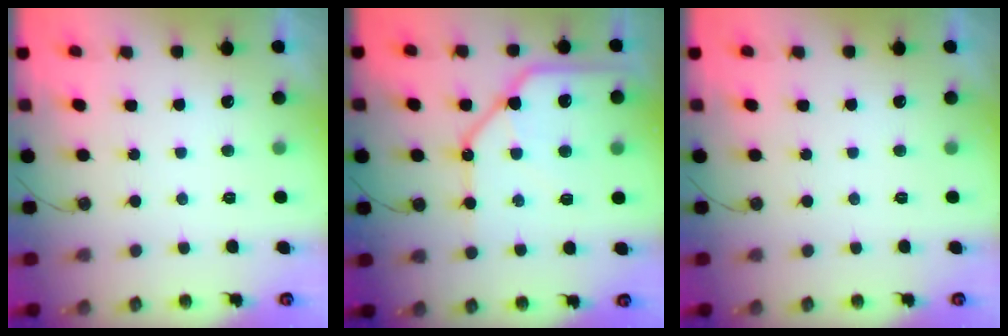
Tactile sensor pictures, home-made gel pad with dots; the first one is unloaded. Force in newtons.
{"total": 15.8, "press": 15.7, "slide": 1.7}
{"total": 0.0}